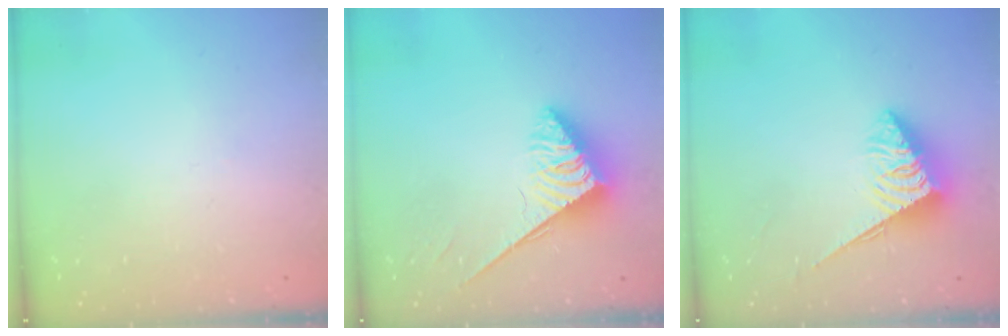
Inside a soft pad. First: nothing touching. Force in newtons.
{"total": 3.7, "press": 3.7, "slide": 0.6}
{"total": 4.0, "press": 3.9, "slide": 0.5}